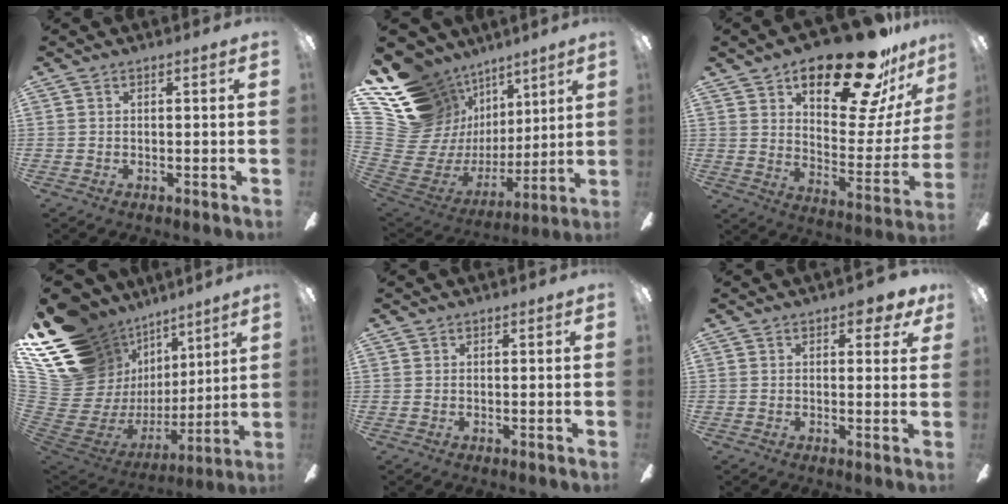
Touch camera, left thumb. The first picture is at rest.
{"total": 20.0, "force": [10.4, 15.7, 6.8], "torque": [-0.161, -0.094, 0.232]}
{"total": 23.8, "force": [17.6, 8.5, 13.7], "torque": [-0.198, -0.115, 0.291]}
{"total": 21.6, "force": [10.4, 15.9, 10.4], "torque": [-0.211, -0.103, 0.239]}
{"total": 0.7, "force": [0.5, 0.4, -0.1], "torque": [0.003, 0.003, 0.009]}
{"total": 3.4, "force": [2.1, 1.8, 2.0], "torque": [-0.019, -0.004, 0.032]}